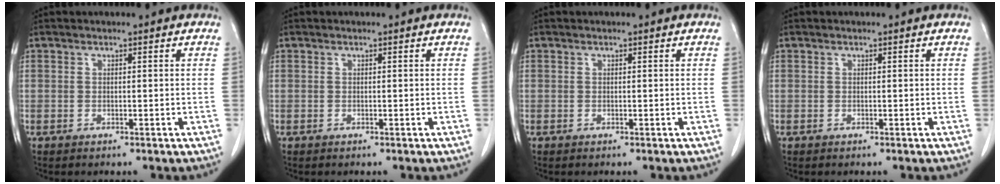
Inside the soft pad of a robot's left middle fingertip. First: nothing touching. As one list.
[{"total": 0.0}, {"total": 0.0}, {"total": 0.0}]